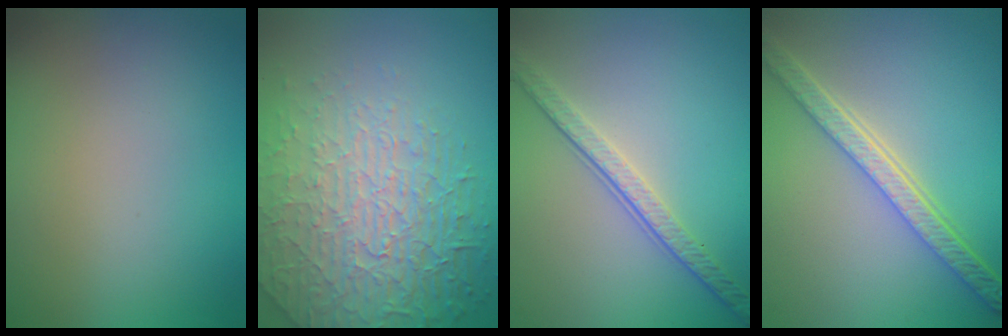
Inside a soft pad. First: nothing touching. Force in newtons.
{"total": 6.5, "press": 5.3, "slide": 3.7}
{"total": 3.8, "press": 2.8, "slide": 2.5}
{"total": 5.1, "press": 4.0, "slide": 3.2}